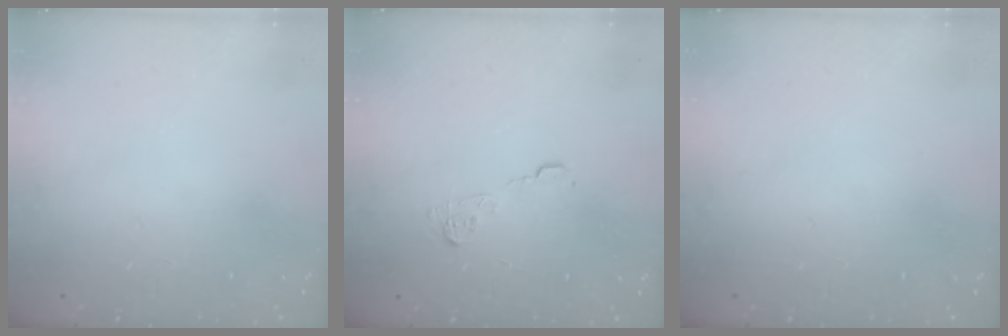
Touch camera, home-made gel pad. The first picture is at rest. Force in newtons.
{"total": 7.3, "press": 7.3, "slide": 0.5}
{"total": 0.0}